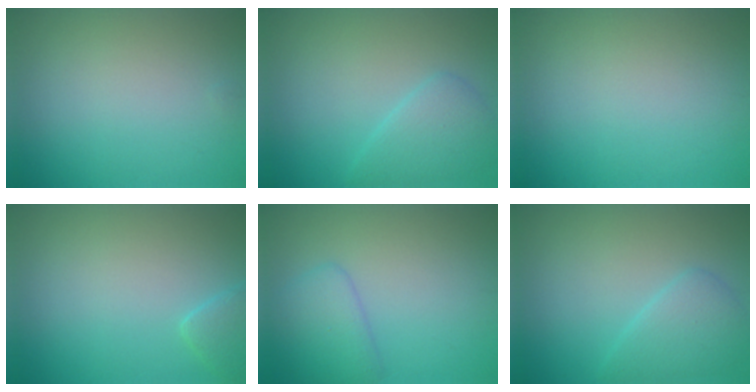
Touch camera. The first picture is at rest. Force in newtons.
{"total": 2.9, "press": 2.9, "slide": 0.1}
{"total": 0.0}
{"total": 1.7, "press": 1.7, "slide": 0.1}
{"total": 2.9, "press": 2.9, "slide": 0.1}
{"total": 2.9, "press": 2.9, "slide": 0.1}